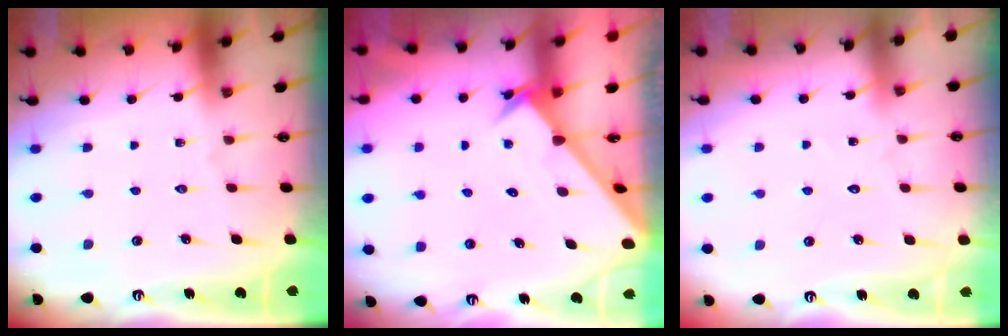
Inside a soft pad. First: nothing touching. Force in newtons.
{"total": 2.5, "press": 2.5, "slide": 0.2}
{"total": 5.8, "press": 5.7, "slide": 0.5}